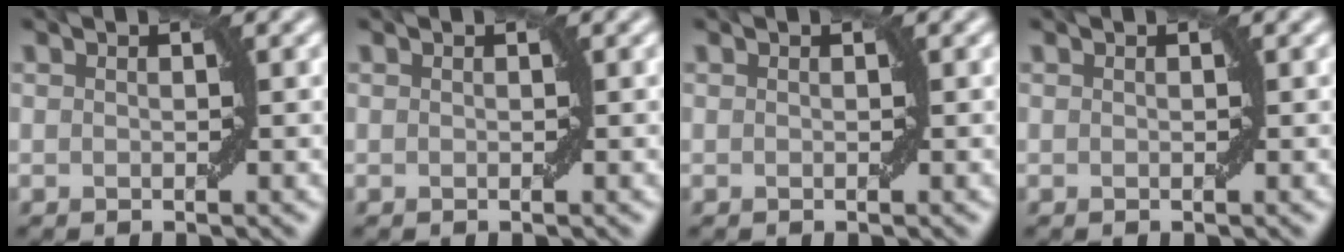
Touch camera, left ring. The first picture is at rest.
{"total": 0.0}
{"total": 0.0}
{"total": 0.0}